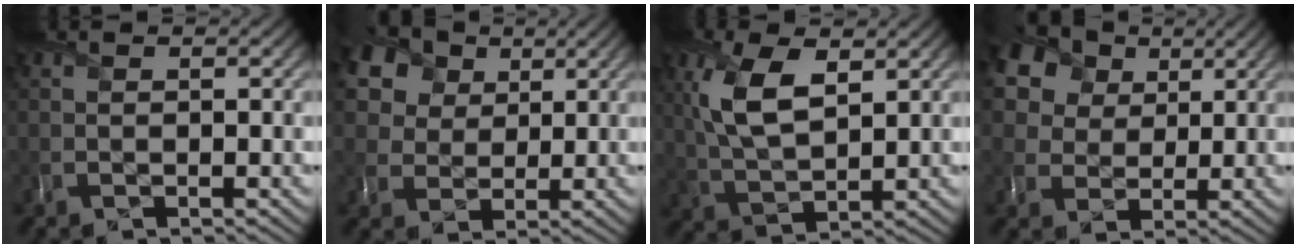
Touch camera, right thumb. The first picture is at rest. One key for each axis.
{"total": 11.9, "fx": 6.0, "fy": 8.5, "fz": 5.6, "tx": -0.163, "ty": 0.026, "tz": 0.107}
{"total": 8.5, "fx": 3.0, "fy": 3.9, "fz": 6.9, "tx": -0.164, "ty": 0.006, "tz": 0.059}
{"total": 14.3, "fx": 7.1, "fy": 10.4, "fz": 6.8, "tx": -0.203, "ty": 0.037, "tz": 0.141}